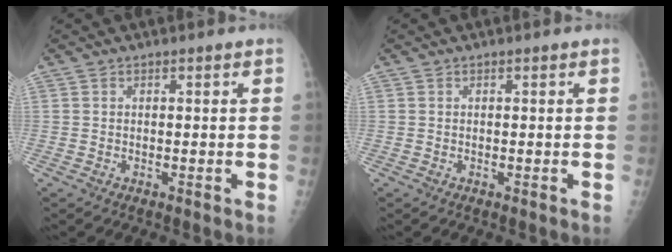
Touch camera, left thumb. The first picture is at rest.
{"total": 0.0}